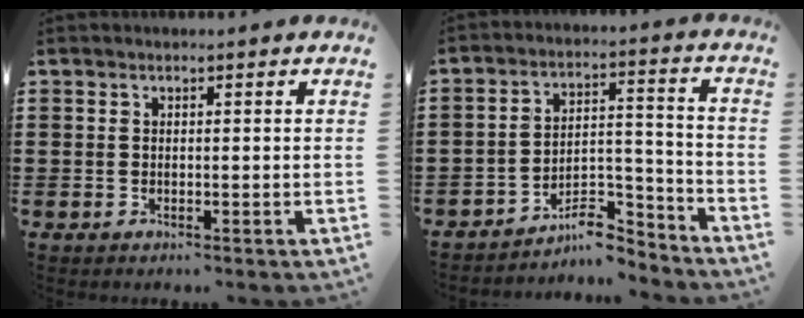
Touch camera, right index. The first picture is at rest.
{"total": 8.5, "force": [-7.1, 2.6, 4.0], "torque": [-0.056, 0.025, -0.130]}